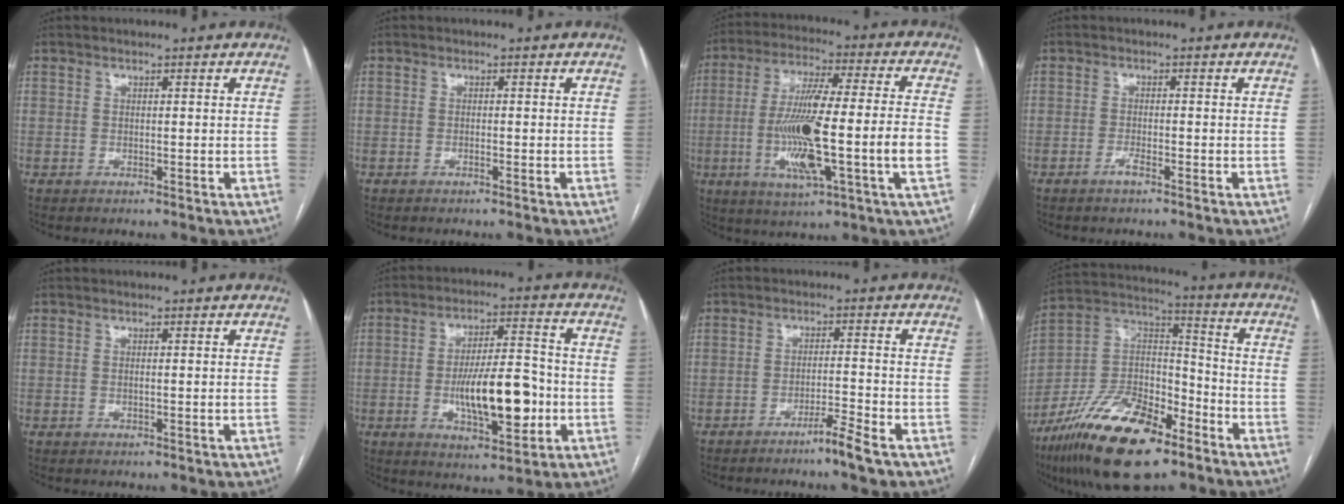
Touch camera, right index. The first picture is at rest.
{"total": 0.6, "force": [-0.4, 0.0, 0.4], "torque": [-0.010, 0.001, -0.008]}
{"total": 18.2, "force": [-3.7, 0.6, 17.8], "torque": [-0.330, -0.002, -0.066]}
{"total": 1.7, "force": [-1.2, 0.0, 1.2], "torque": [-0.025, -0.001, -0.024]}
{"total": 0.6, "force": [-0.2, -0.1, 0.6], "torque": [-0.012, 0.000, -0.001]}
{"total": 13.6, "force": [-2.9, 4.0, 12.6], "torque": [-0.212, 0.009, -0.042]}
{"total": 4.5, "force": [-3.3, -0.6, 3.0], "torque": [-0.048, -0.007, -0.060]}
{"total": 21.9, "force": [-14.1, 7.9, 14.8], "torque": [-0.293, 0.006, -0.252]}